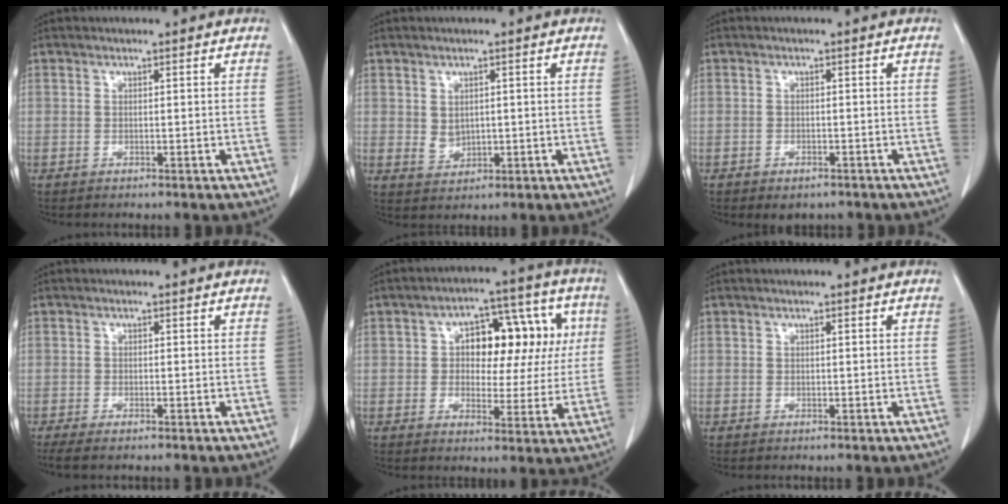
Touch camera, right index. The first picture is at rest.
{"total": 2.5, "force": [0.3, 1.9, 1.6], "torque": [-0.033, -0.003, 0.016]}
{"total": 2.7, "force": [-2.0, 1.5, 1.1], "torque": [-0.012, -0.001, -0.019]}
{"total": 3.0, "force": [-2.3, 0.7, 1.8], "torque": [-0.031, -0.009, -0.035]}
{"total": 12.6, "force": [2.4, 7.0, 10.3], "torque": [-0.122, 0.046, 0.036]}
{"total": 0.0}